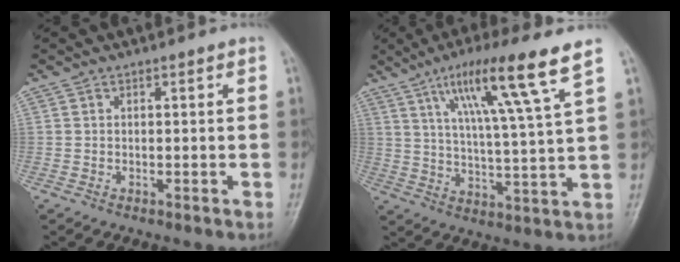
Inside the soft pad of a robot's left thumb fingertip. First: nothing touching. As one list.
[{"total": 14.8, "force": [8.2, 0.5, 12.4], "torque": [-0.212, -0.030, 0.138]}]